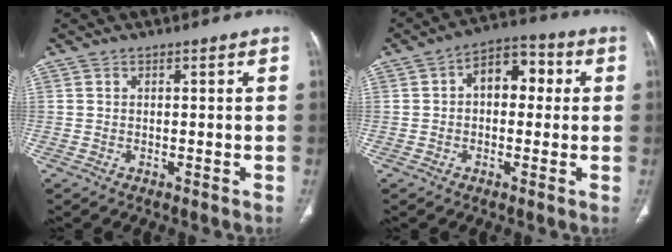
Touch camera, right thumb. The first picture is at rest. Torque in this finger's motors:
{"motor_torque": [0.41, 1.94, 1.17, -0.29, 0.04]}